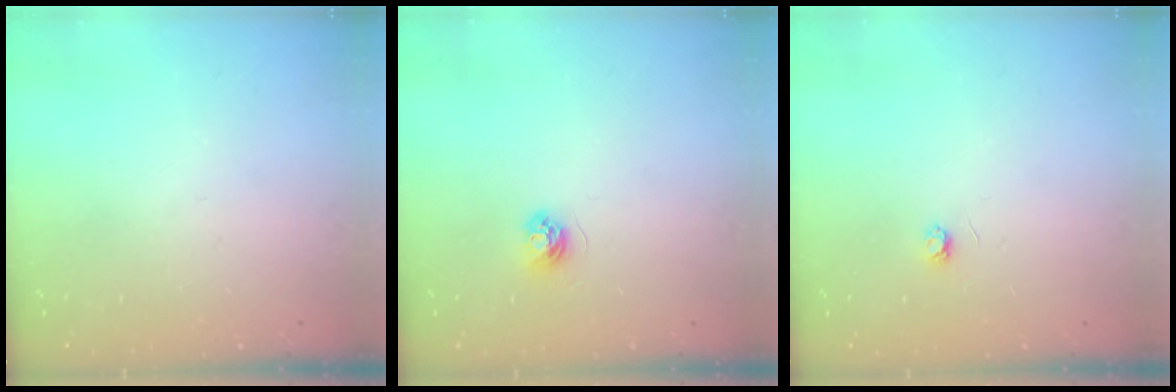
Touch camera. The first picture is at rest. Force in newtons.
{"total": 4.0, "press": 4.0, "slide": 0.4}
{"total": 2.9, "press": 2.9, "slide": 0.3}